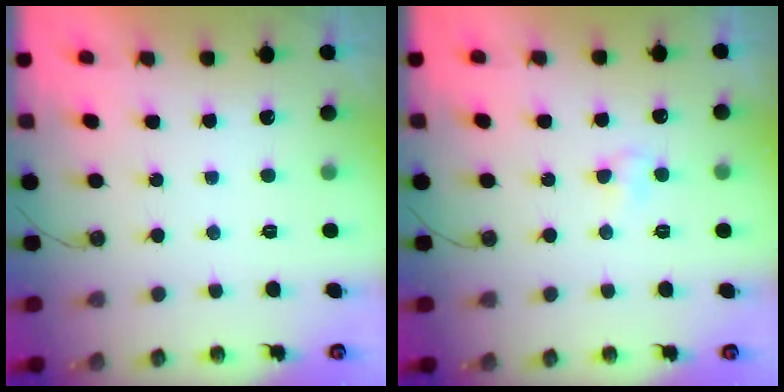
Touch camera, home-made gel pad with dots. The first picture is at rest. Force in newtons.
{"total": 2.9, "press": 2.7, "slide": 0.9}